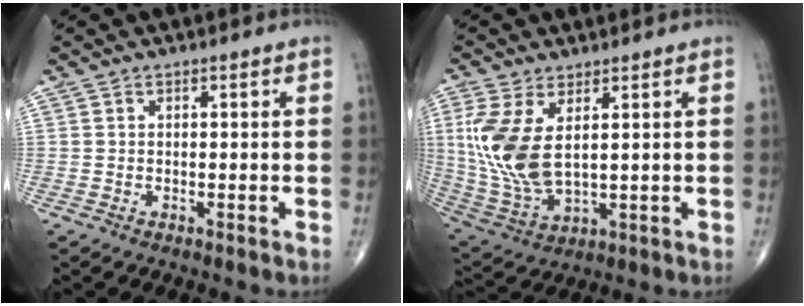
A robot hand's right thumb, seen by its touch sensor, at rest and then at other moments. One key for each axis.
{"total": 13.0, "fx": 2.8, "fy": 6.4, "fz": 10.9, "tx": -0.244, "ty": -0.014, "tz": 0.072}